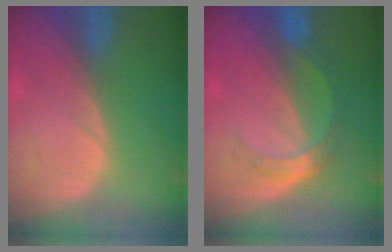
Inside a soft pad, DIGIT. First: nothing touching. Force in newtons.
{"total": 5.1, "press": 4.6, "slide": 2.3}